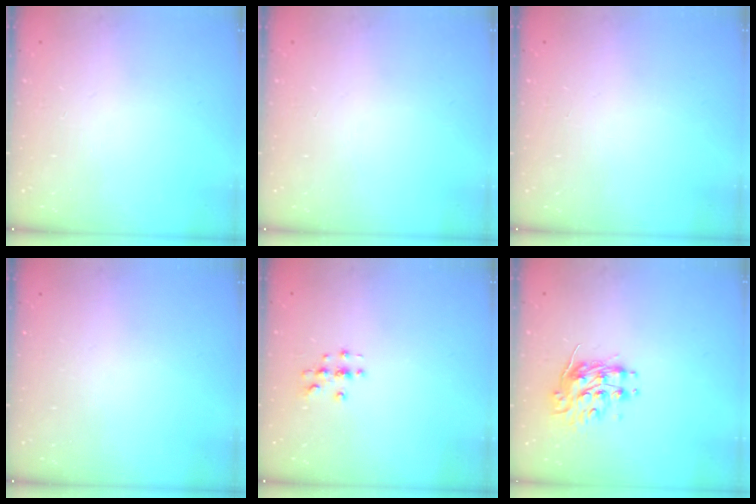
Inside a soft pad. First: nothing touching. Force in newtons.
{"total": 0.0}
{"total": 0.0}
{"total": 0.0}
{"total": 2.7, "press": 2.7, "slide": 0.3}
{"total": 8.9, "press": 8.9, "slide": 0.2}